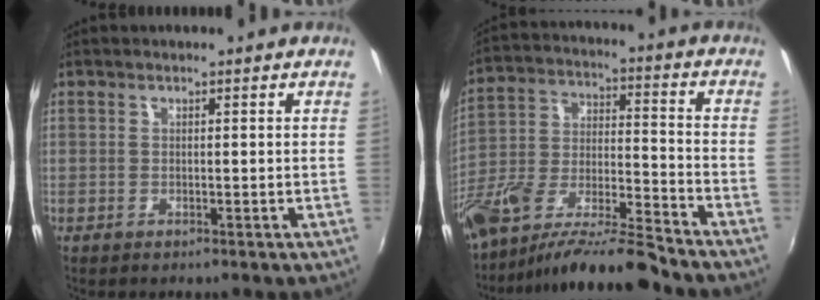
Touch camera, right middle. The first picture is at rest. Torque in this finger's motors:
{"motor_torque": [1.07, -1.07, 0.62, 0.21]}